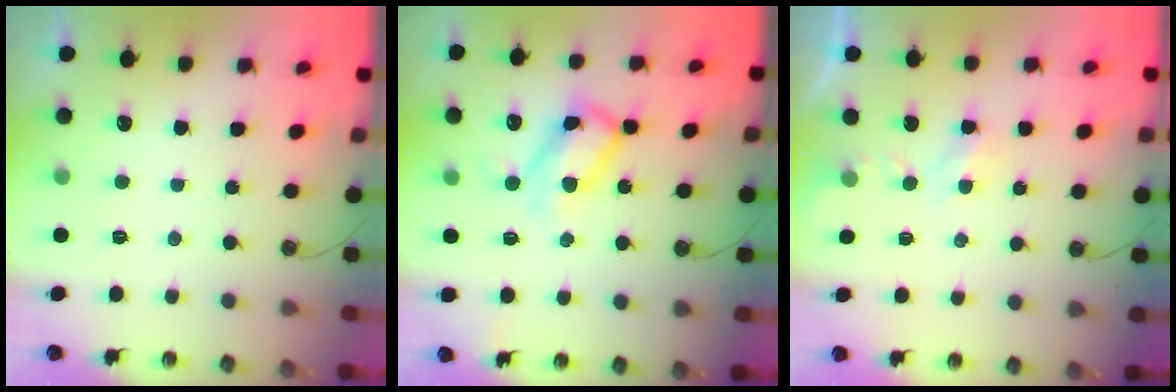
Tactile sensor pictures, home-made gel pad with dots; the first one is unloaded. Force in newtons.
{"total": 13.1, "press": 13.1, "slide": 0.8}
{"total": 2.2, "press": 2.1, "slide": 0.4}